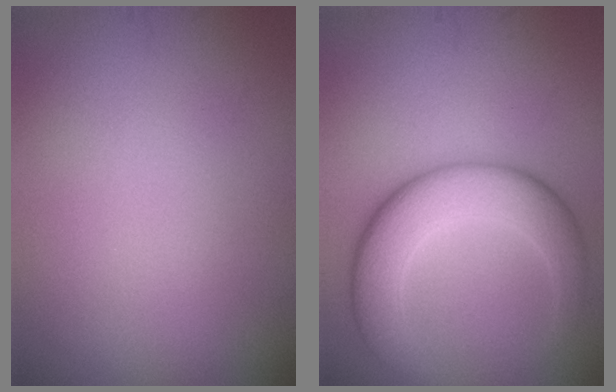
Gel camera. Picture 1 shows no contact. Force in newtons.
{"total": 6.7, "press": 6.7, "slide": 0.1}